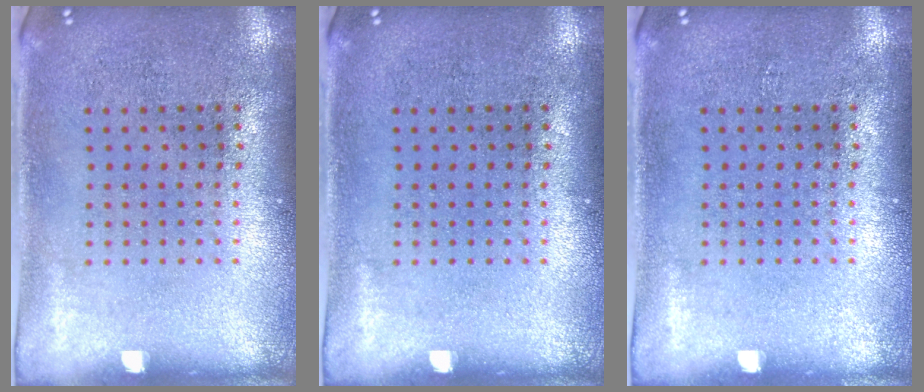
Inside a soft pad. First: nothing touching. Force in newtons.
{"total": 0.0}
{"total": 0.0}